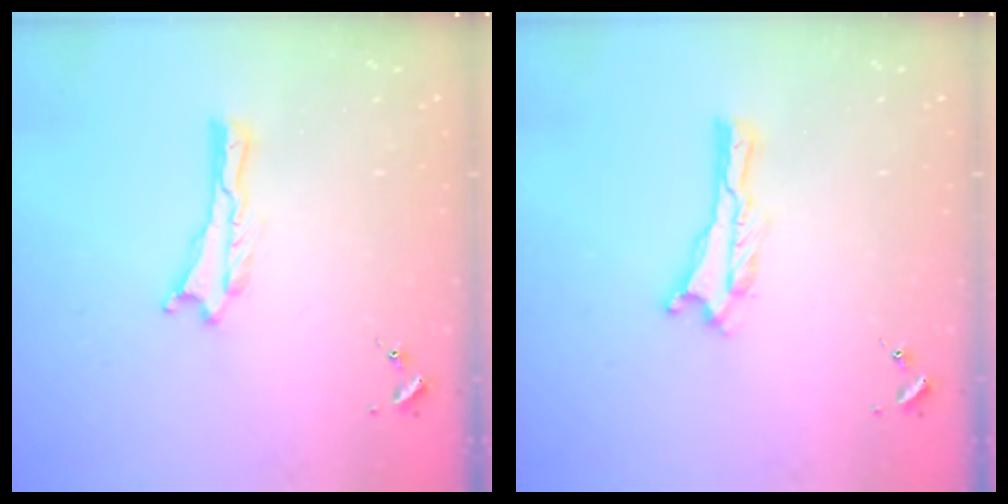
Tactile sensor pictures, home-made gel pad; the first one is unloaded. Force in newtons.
{"total": 0.0}